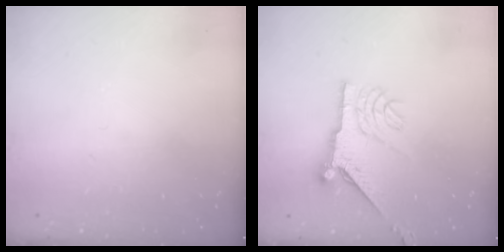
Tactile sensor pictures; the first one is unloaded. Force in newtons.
{"total": 10.1, "press": 10.1, "slide": 0.3}